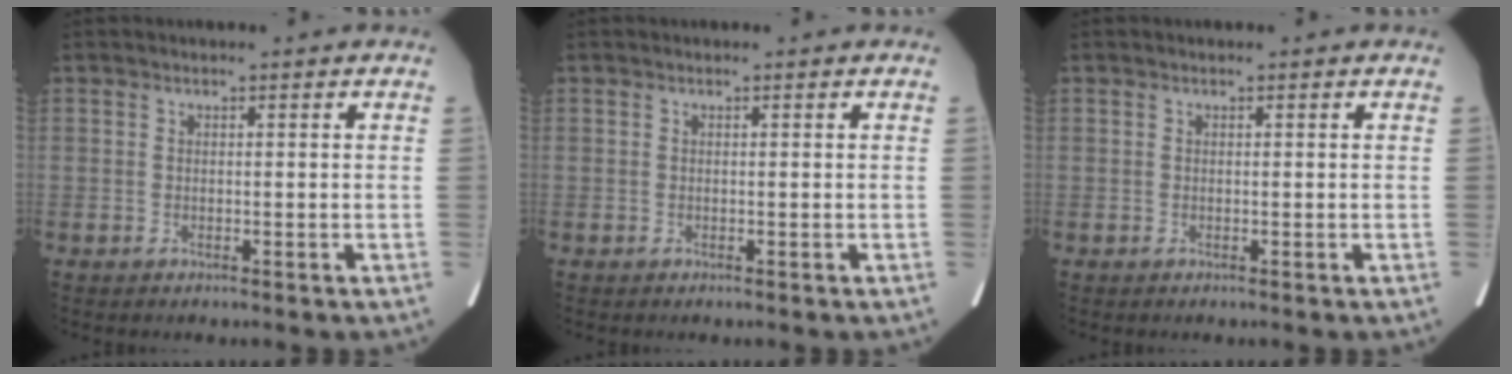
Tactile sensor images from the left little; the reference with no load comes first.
{"total": 0.0}
{"total": 0.0}